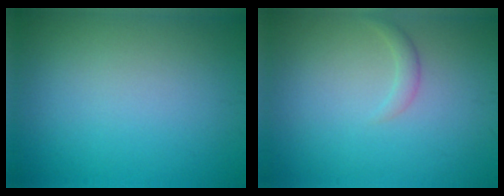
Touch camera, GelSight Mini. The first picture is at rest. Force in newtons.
{"total": 1.1, "press": 1.1, "slide": 0.1}